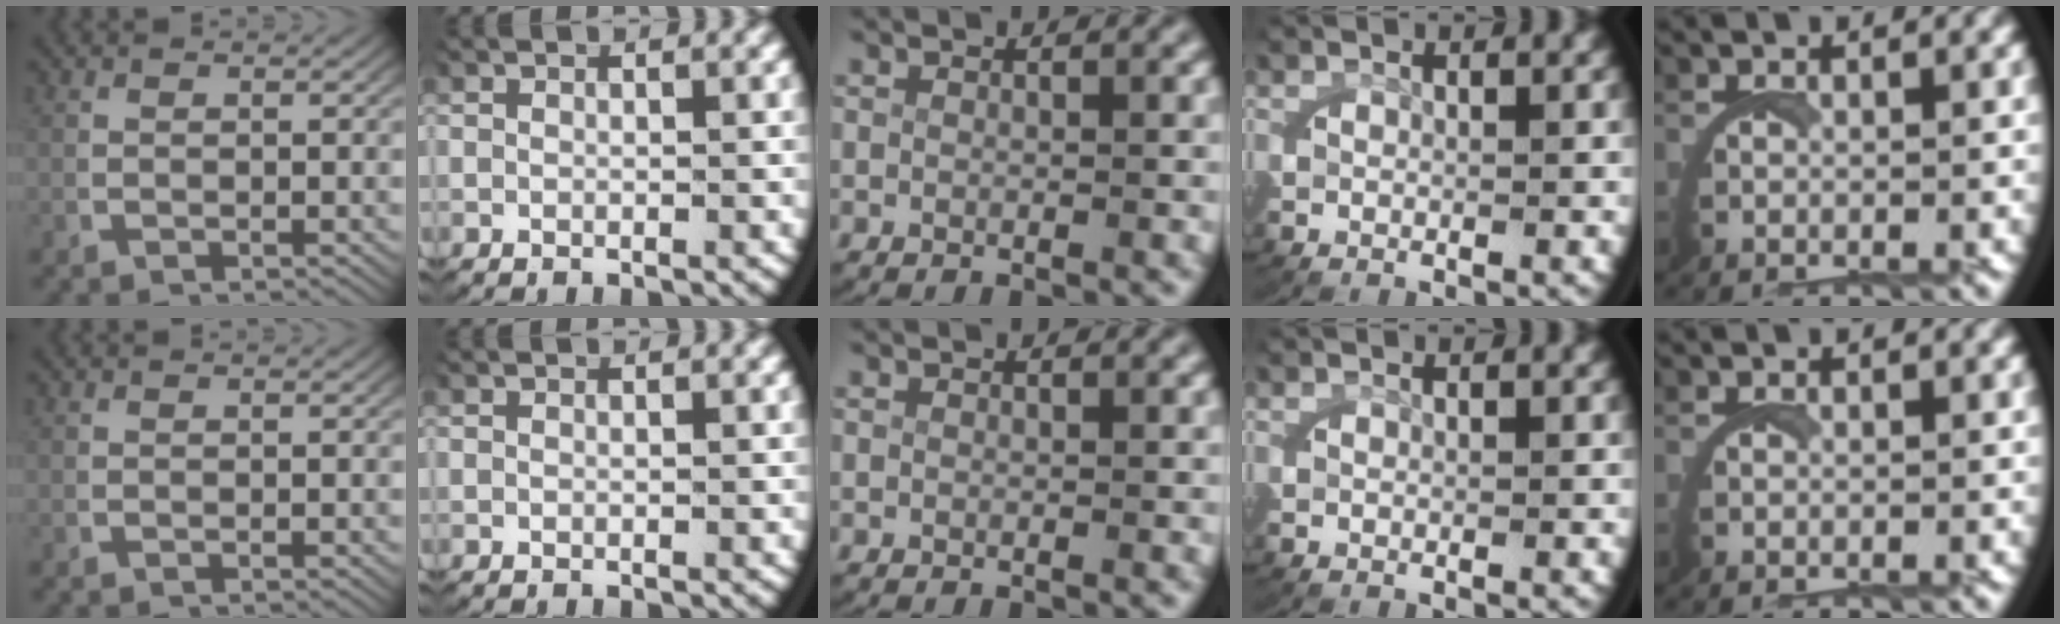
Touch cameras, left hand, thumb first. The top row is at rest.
{}